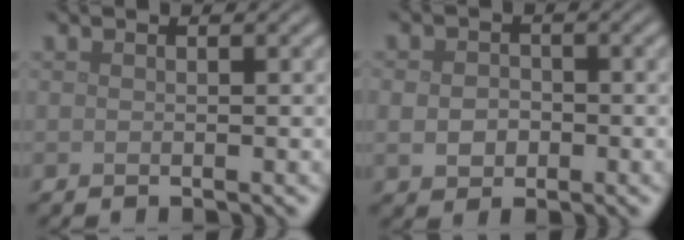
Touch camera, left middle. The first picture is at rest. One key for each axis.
{"total": 2.4, "fx": -0.3, "fy": 2.0, "fz": 1.4, "tx": -0.027, "ty": -0.004, "tz": -0.010}